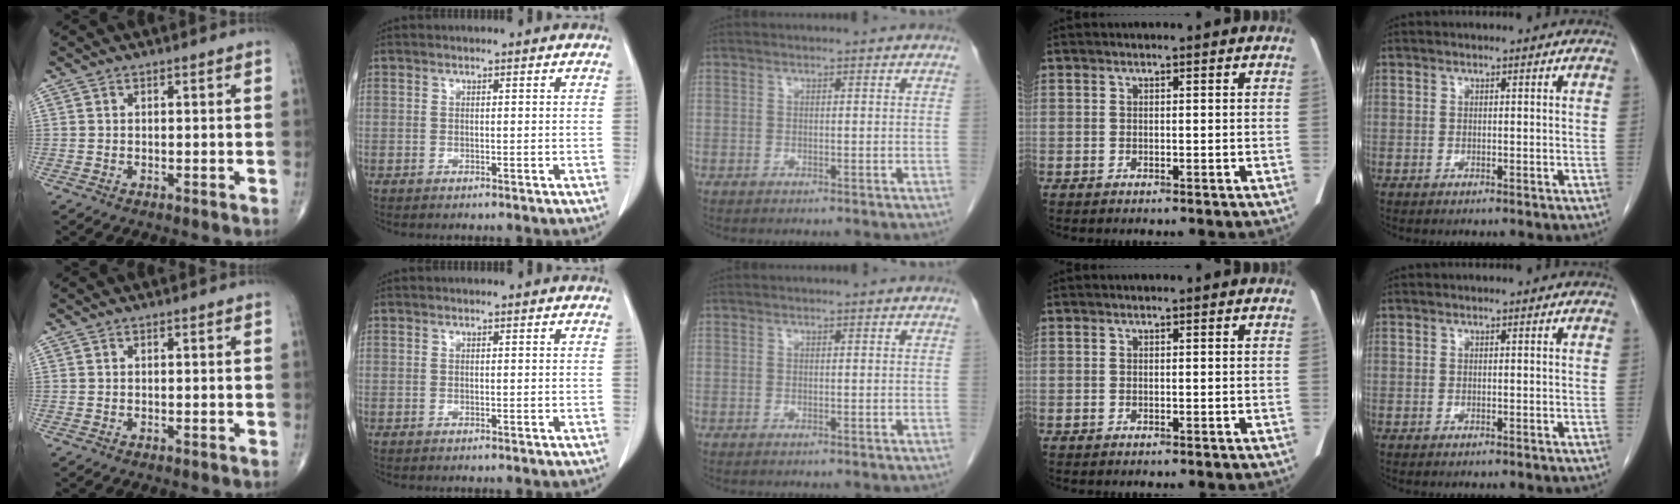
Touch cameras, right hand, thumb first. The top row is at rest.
{}